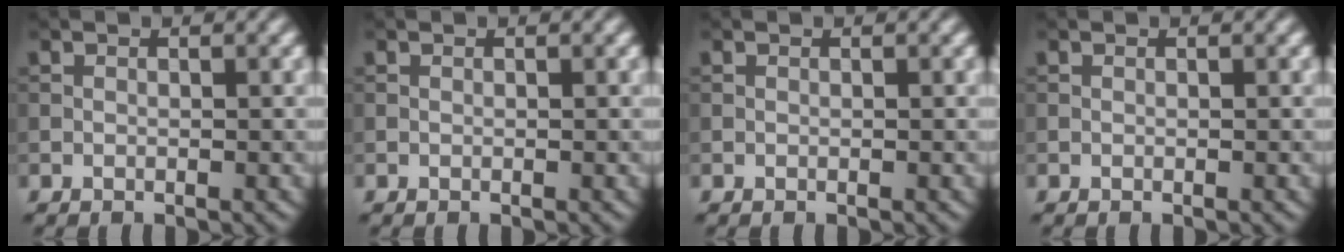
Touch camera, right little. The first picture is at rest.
{"total": 0.0}
{"total": 0.0}
{"total": 0.0}